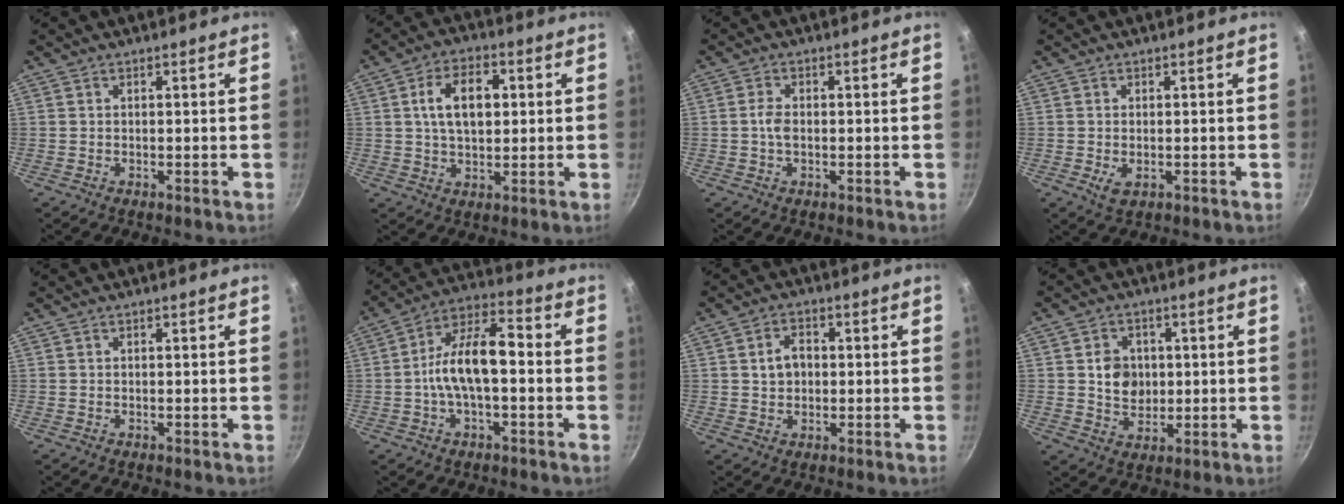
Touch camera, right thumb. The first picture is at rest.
{"total": 10.1, "force": [1.8, 6.1, 7.8], "torque": [-0.117, 0.009, 0.027]}
{"total": 2.6, "force": [-0.3, 1.6, 2.1], "torque": [-0.045, 0.007, -0.009]}
{"total": 2.7, "force": [-0.6, 1.6, 2.2], "torque": [-0.039, -0.007, -0.008]}
{"total": 0.0}
{"total": 12.4, "force": [-1.3, 5.6, 11.0], "torque": [-0.182, 0.044, -0.037]}
{"total": 4.9, "force": [0.4, 3.8, 3.1], "torque": [-0.033, 0.010, 0.005]}
{"total": 7.0, "force": [0.8, 5.8, 3.7], "torque": [-0.034, -0.003, 0.015]}